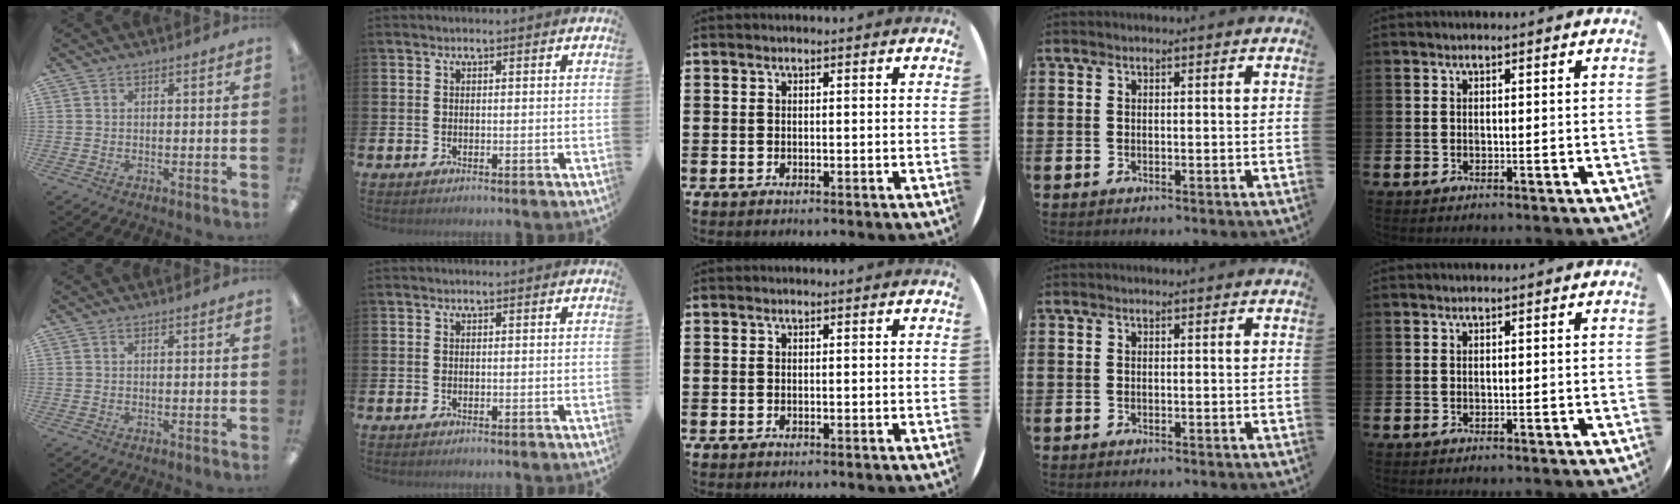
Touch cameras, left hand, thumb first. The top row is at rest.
{}